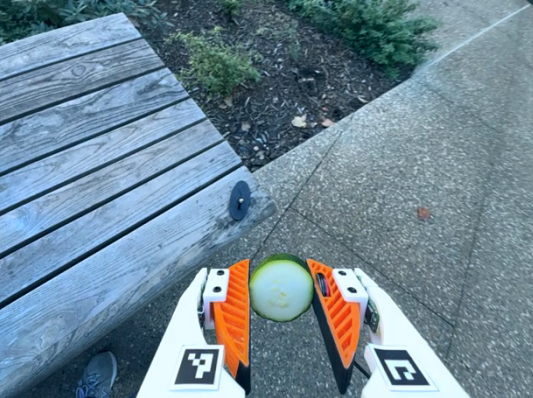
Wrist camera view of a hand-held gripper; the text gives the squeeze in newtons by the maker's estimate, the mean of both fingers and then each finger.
{"total": 7.5, "left": 7.5, "right": 7.6}